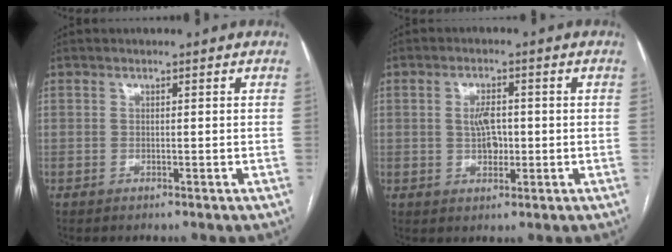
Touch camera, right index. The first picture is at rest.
{"total": 3.8, "force": [0.0, 2.0, 3.2], "torque": [-0.056, 0.006, 0.003]}